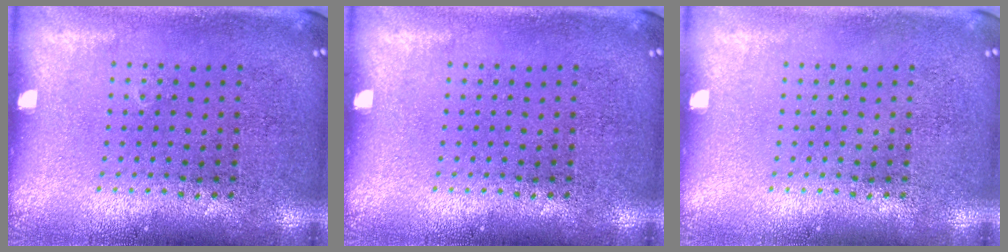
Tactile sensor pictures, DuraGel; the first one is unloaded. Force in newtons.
{"total": 0.0}
{"total": 0.0}